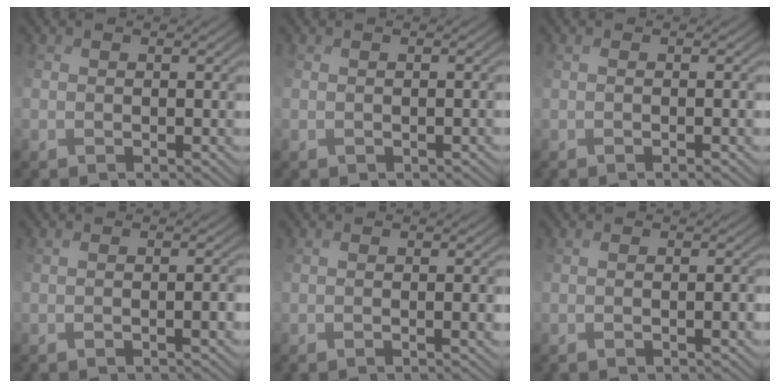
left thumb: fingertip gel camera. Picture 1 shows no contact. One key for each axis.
{"total": 1.2, "fx": -0.8, "fy": 0.6, "fz": 0.7, "tx": -0.002, "ty": -0.001, "tz": -0.005}
{"total": 1.8, "fx": -1.0, "fy": -0.3, "fz": 1.5, "tx": -0.013, "ty": 0.001, "tz": -0.002}
{"total": 2.3, "fx": -1.3, "fy": 0.1, "fz": 1.9, "tx": -0.014, "ty": 0.004, "tz": -0.009}
{"total": 2.5, "fx": -0.9, "fy": 0.1, "fz": 2.4, "tx": -0.027, "ty": -0.002, "tz": -0.003}
{"total": 1.9, "fx": -1.2, "fy": 0.4, "fz": 1.5, "tx": -0.012, "ty": 0.001, "tz": -0.008}